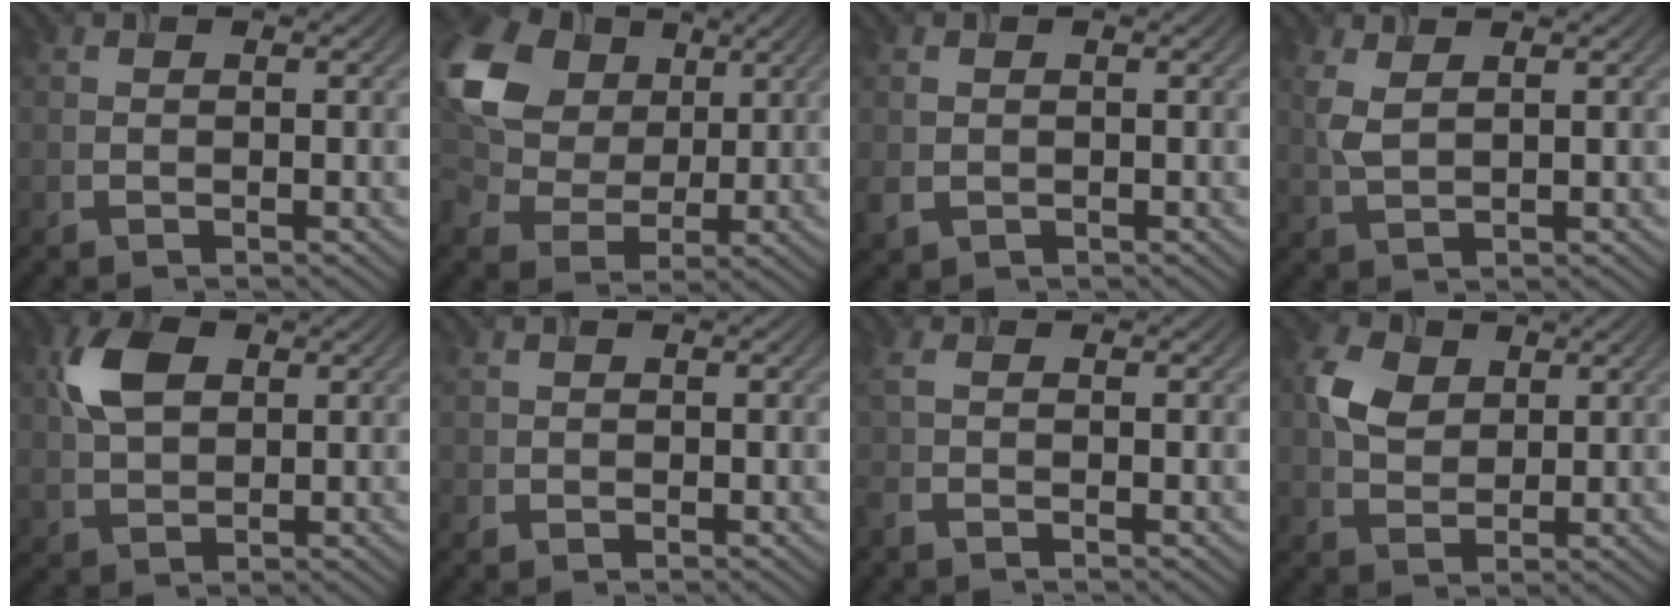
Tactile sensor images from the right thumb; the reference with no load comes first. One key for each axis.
{"total": 14.8, "fx": 4.8, "fy": 11.1, "fz": 8.5, "tx": -0.227, "ty": 0.036, "tz": 0.085}
{"total": 1.8, "fx": -0.2, "fy": 1.6, "fz": 0.8, "tx": -0.021, "ty": -0.006, "tz": -0.003}
{"total": 3.0, "fx": 1.3, "fy": 1.3, "fz": 2.4, "tx": -0.069, "ty": 0.005, "tz": 0.029}
{"total": 6.6, "fx": 2.0, "fy": 4.3, "fz": 4.6, "tx": -0.108, "ty": 0.009, "tz": 0.036}
{"total": 0.8, "fx": 0.3, "fy": 0.7, "fz": 0.0, "tx": 0.004, "ty": -0.001, "tz": 0.003}
{"total": 2.4, "fx": -0.7, "fy": 0.5, "fz": 2.3, "tx": -0.068, "ty": -0.005, "tz": -0.026}
{"total": 5.1, "fx": 1.7, "fy": 3.7, "fz": 3.1, "tx": -0.074, "ty": 0.006, "tz": 0.031}